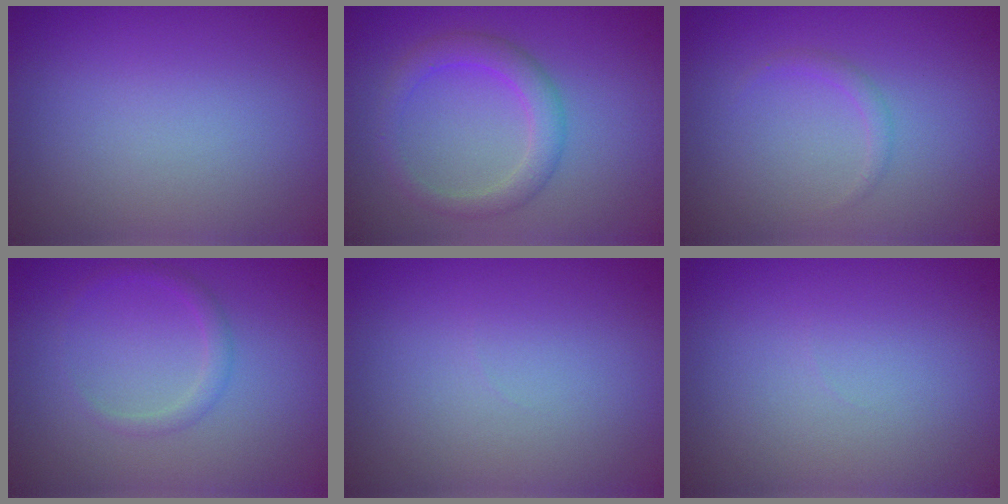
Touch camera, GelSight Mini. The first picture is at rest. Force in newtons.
{"total": 2.9, "press": 2.9, "slide": 0.1}
{"total": 0.9, "press": 0.9, "slide": 0.0}
{"total": 1.2, "press": 1.2, "slide": 0.1}
{"total": 0.0}
{"total": 0.0}